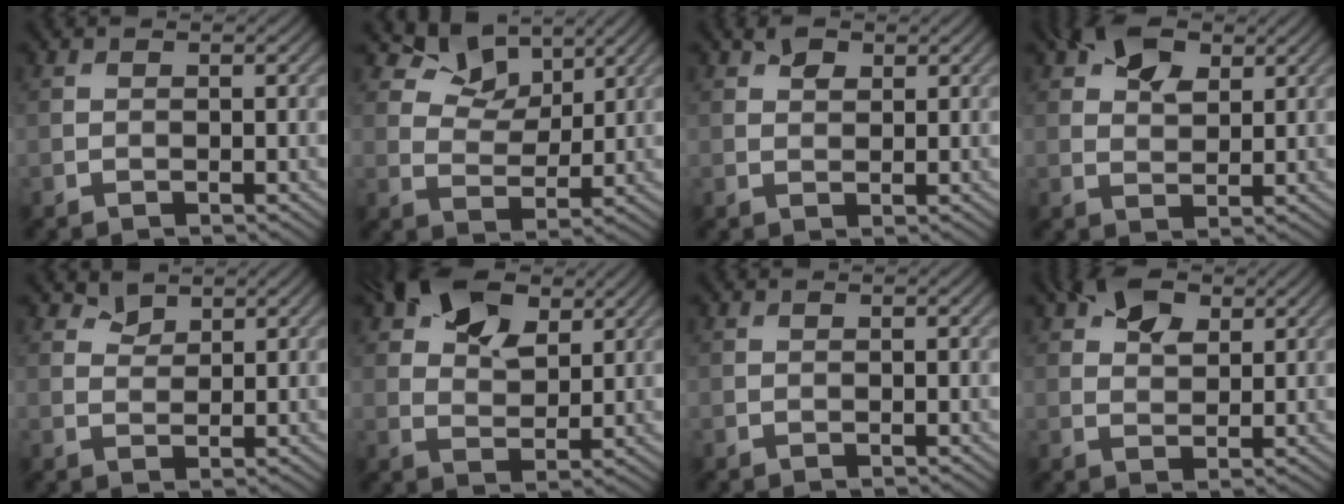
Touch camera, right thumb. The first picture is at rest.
{"total": 7.3, "force": [5.1, 4.1, 3.3], "torque": [-0.063, -0.002, 0.096]}
{"total": 1.9, "force": [1.2, 1.2, 1.0], "torque": [-0.016, 0.002, 0.021]}
{"total": 6.0, "force": [3.2, 3.5, 3.6], "torque": [-0.066, 0.006, 0.056]}
{"total": 1.8, "force": [1.6, 0.9, 0.4], "torque": [-0.008, -0.006, 0.033]}
{"total": 10.1, "force": [5.6, 5.8, 6.1], "torque": [-0.129, 0.011, 0.101]}
{"total": 0.0}
{"total": 5.3, "force": [2.9, 3.2, 3.1], "torque": [-0.058, 0.005, 0.050]}